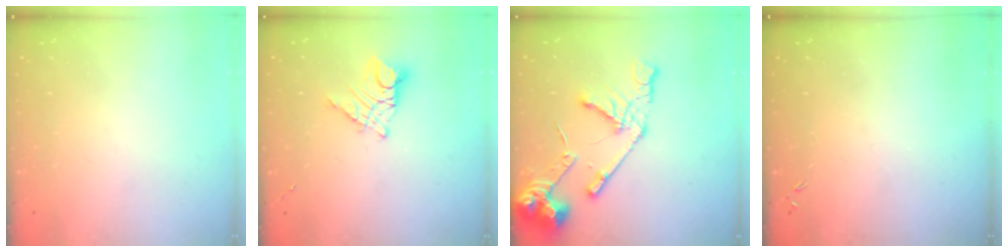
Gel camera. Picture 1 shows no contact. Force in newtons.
{"total": 10.5, "press": 10.5, "slide": 1.0}
{"total": 14.8, "press": 14.7, "slide": 1.9}
{"total": 0.0}